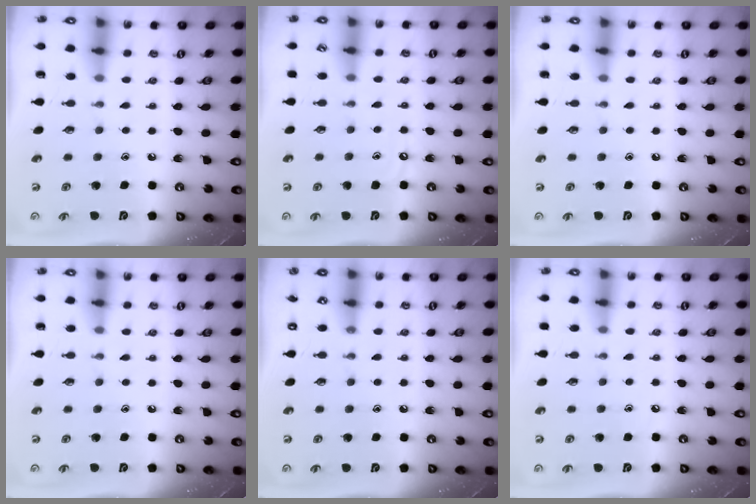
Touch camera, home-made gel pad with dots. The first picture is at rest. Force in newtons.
{"total": 4.6, "press": 4.6, "slide": 0.6}
{"total": 0.0}
{"total": 0.0}
{"total": 4.1, "press": 4.1, "slide": 0.6}
{"total": 3.5, "press": 3.4, "slide": 0.5}